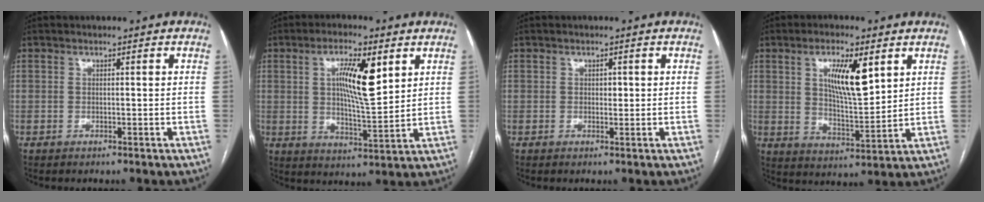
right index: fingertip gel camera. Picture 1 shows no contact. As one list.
[{"total": 9.7, "force": [3.4, 2.0, 8.8], "torque": [-0.155, -0.001, 0.059]}, {"total": 1.0, "force": [0.2, 0.7, 0.7], "torque": [-0.007, 0.001, 0.001]}, {"total": 9.7, "force": [3.9, 2.4, 8.6], "torque": [-0.151, -0.003, 0.073]}]